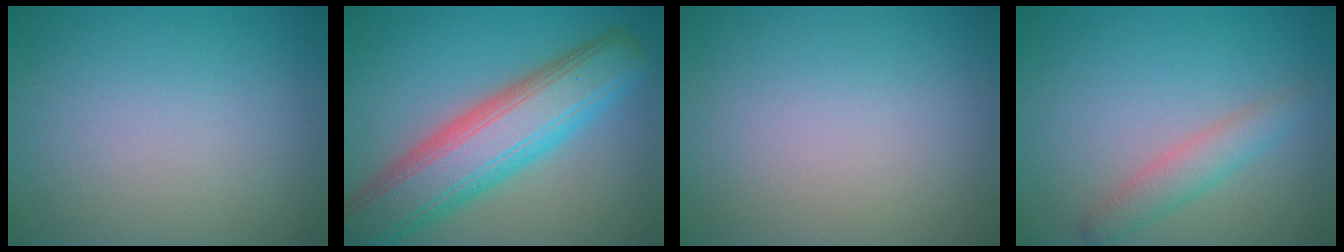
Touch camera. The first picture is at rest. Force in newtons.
{"total": 9.8, "press": 9.7, "slide": 0.5}
{"total": 0.0}
{"total": 2.4, "press": 2.4, "slide": 0.2}